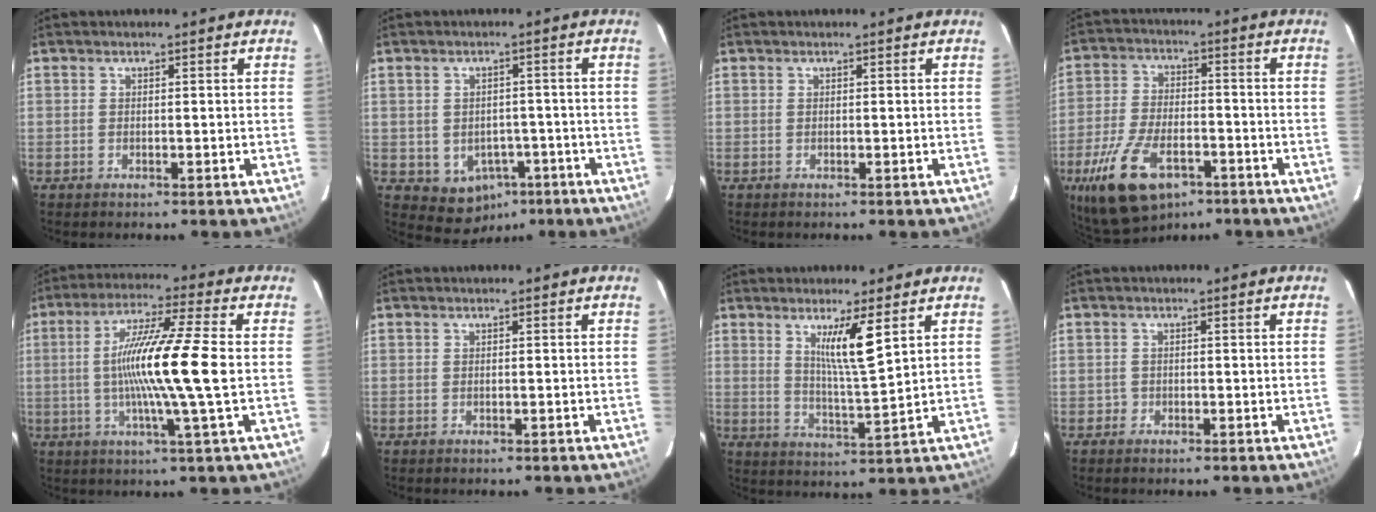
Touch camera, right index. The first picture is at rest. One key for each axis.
{"total": 6.9, "fx": -2.8, "fy": 5.7, "fz": 2.7, "tx": -0.039, "ty": 0.011, "tz": -0.023}
{"total": 0.0}
{"total": 13.2, "fx": -7.1, "fy": 6.3, "fz": 9.2, "tx": -0.194, "ty": -0.009, "tz": -0.119}
{"total": 13.6, "fx": -0.4, "fy": -1.2, "fz": 13.5, "tx": -0.252, "ty": -0.005, "tz": -0.015}
{"total": 0.0}
{"total": 7.1, "fx": 3.4, "fy": -0.5, "fz": 6.3, "tx": -0.110, "ty": -0.019, "tz": 0.062}
{"total": 0.9, "fx": -0.4, "fy": 0.8, "fz": -0.2, "tx": 0.001, "ty": 0.005, "tz": -0.009}